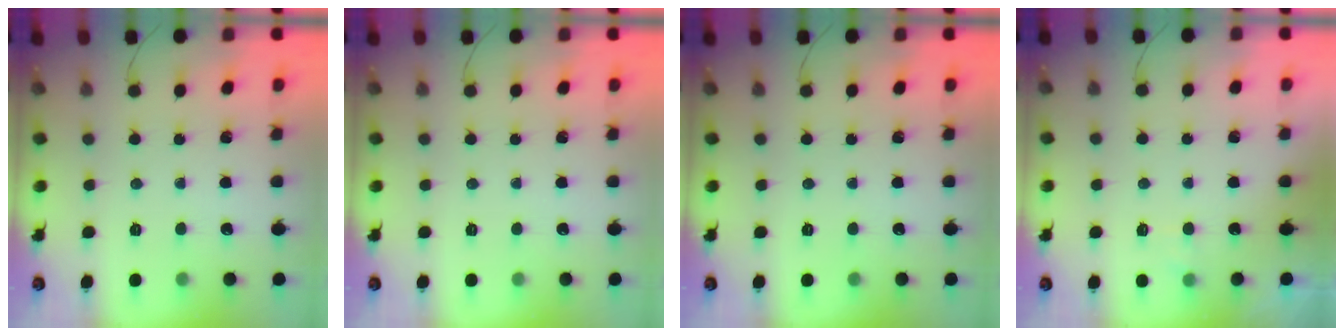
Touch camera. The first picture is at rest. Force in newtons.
{"total": 0.0}
{"total": 0.0}
{"total": 1.4, "press": 1.0, "slide": 1.0}